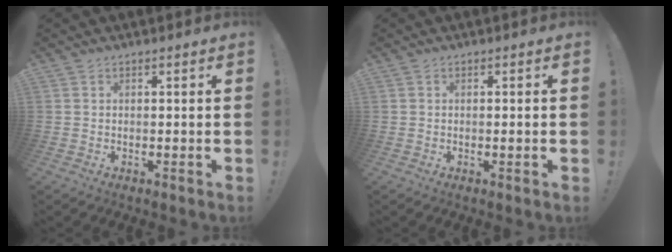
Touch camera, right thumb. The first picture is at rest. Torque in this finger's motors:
{"motor_torque": [-0.34, -0.35, -0.02, 0.23, 0.01]}